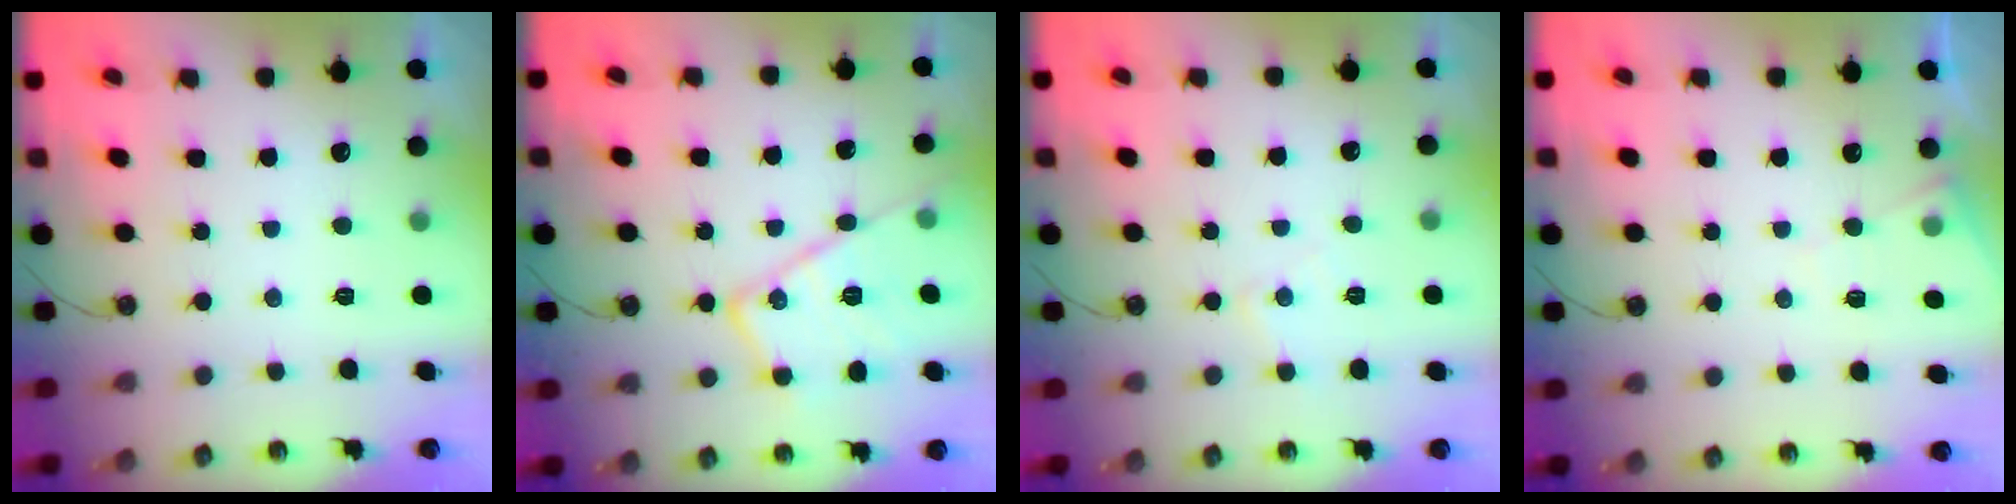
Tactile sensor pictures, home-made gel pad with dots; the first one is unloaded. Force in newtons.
{"total": 17.4, "press": 17.4, "slide": 0.9}
{"total": 5.4, "press": 5.4, "slide": 0.9}
{"total": 8.1, "press": 8.1, "slide": 0.8}